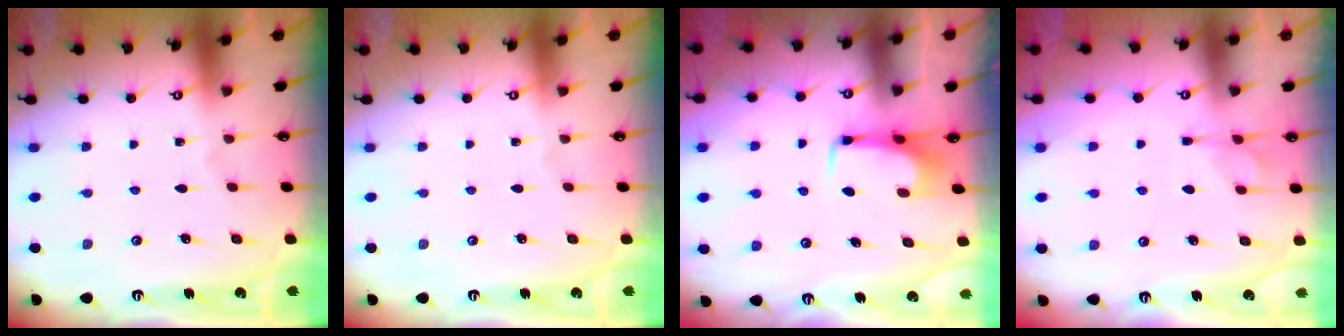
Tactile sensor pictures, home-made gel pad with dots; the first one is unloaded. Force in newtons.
{"total": 0.0}
{"total": 2.9, "press": 2.9, "slide": 0.4}
{"total": 1.3, "press": 0.4, "slide": 1.2}